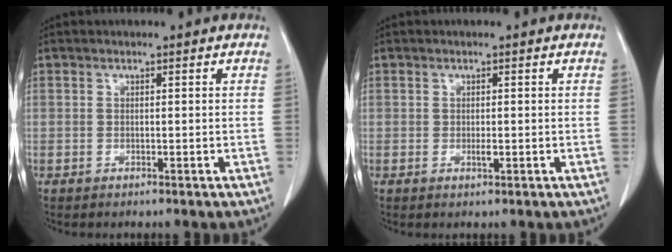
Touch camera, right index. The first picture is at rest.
{"total": 0.8, "force": [-0.2, 0.3, 0.7], "torque": [-0.013, -0.002, -0.002]}